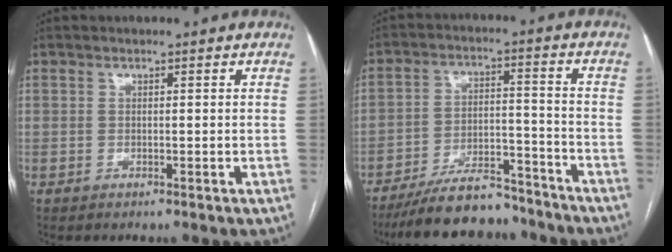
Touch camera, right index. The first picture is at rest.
{"total": 13.5, "force": [-12.0, 3.8, 5.1], "torque": [-0.076, 0.019, -0.193]}